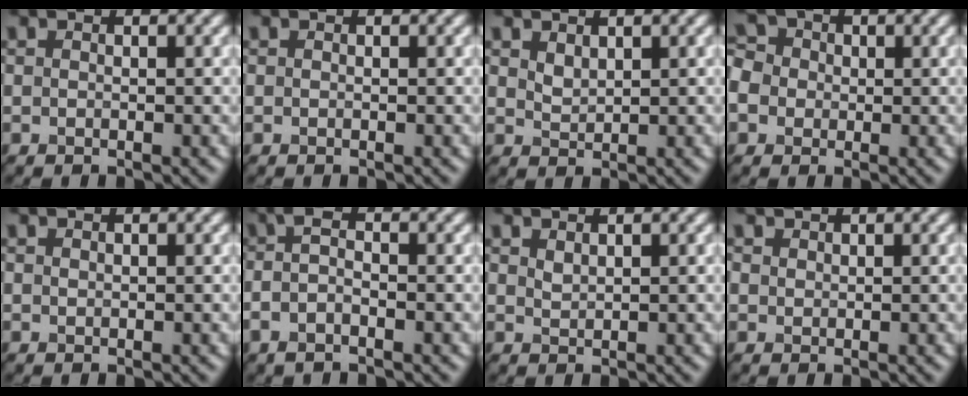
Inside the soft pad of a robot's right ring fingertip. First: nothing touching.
{"total": 0.0}
{"total": 1.3, "force": [1.0, 0.6, 0.7], "torque": [-0.017, 0.000, 0.025]}
{"total": 6.1, "force": [-0.5, 5.5, 2.5], "torque": [-0.062, 0.024, -0.038]}
{"total": 0.0}
{"total": 2.3, "force": [-0.6, 0.8, 2.1], "torque": [-0.042, -0.001, -0.016]}
{"total": 0.9, "force": [0.8, 0.2, 0.4], "torque": [-0.013, 0.001, 0.019]}
{"total": 1.1, "force": [0.8, 0.8, 0.2], "torque": [-0.005, -0.002, 0.017]}